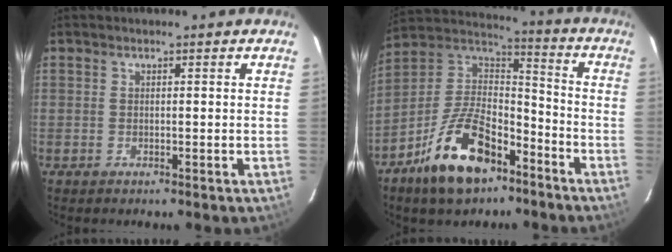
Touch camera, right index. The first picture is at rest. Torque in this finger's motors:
{"motor_torque": [1.10, -1.04, 0.87, 0.21]}